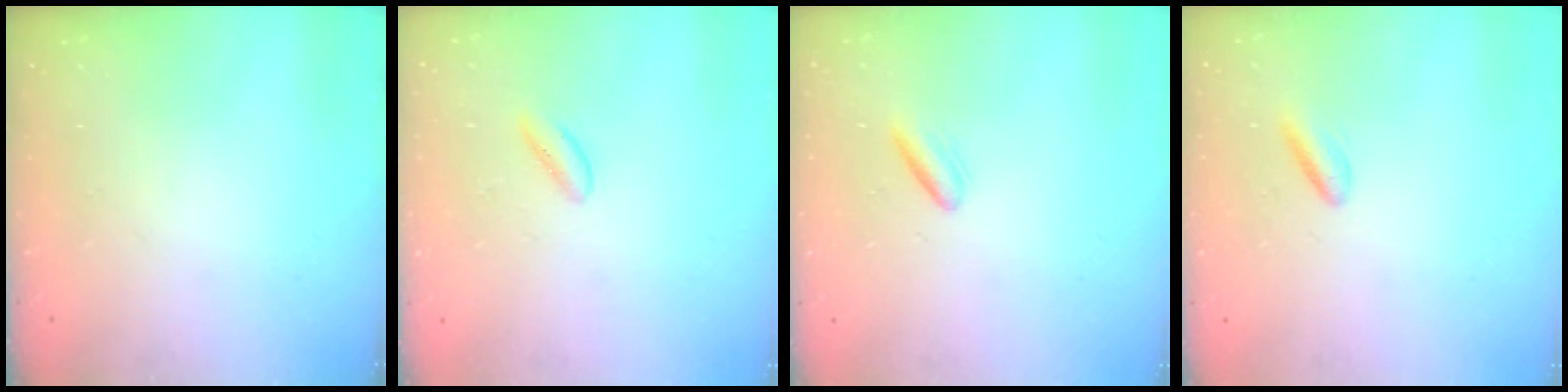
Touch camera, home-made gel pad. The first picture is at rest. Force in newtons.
{"total": 1.3, "press": 1.2, "slide": 0.5}
{"total": 2.5, "press": 2.4, "slide": 0.9}
{"total": 2.4, "press": 2.3, "slide": 0.9}